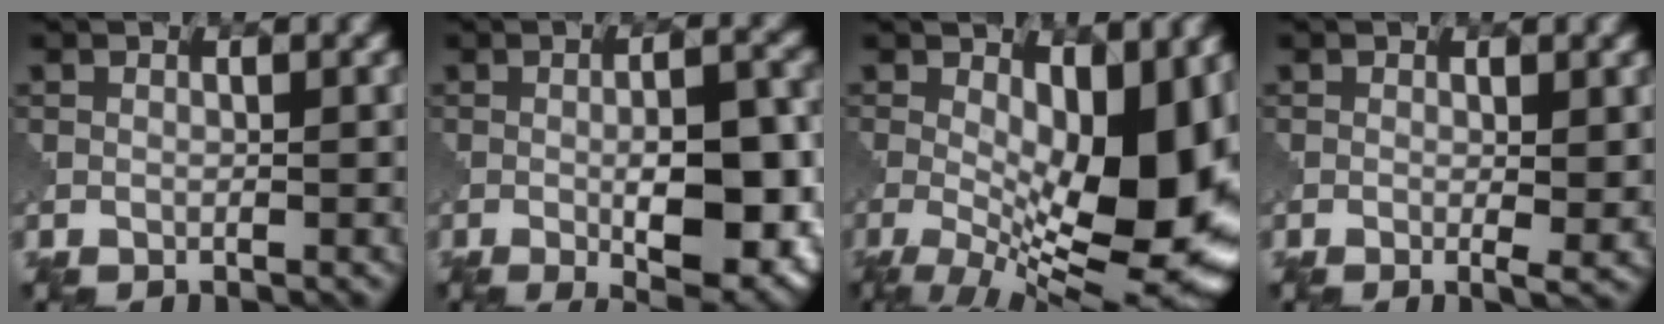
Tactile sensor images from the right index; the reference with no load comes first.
{"total": 8.3, "force": [-1.6, 2.6, 7.7], "torque": [-0.114, -0.004, -0.021]}
{"total": 14.5, "force": [-0.9, 6.3, 13.0], "torque": [-0.188, -0.005, -0.012]}
{"total": 2.1, "force": [-0.1, 0.4, 2.1], "torque": [-0.031, -0.009, -0.002]}